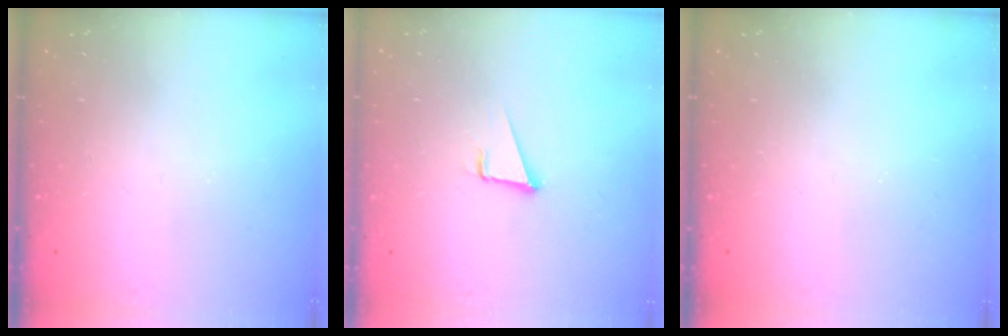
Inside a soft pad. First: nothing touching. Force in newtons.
{"total": 3.6, "press": 2.7, "slide": 2.4}
{"total": 0.0}